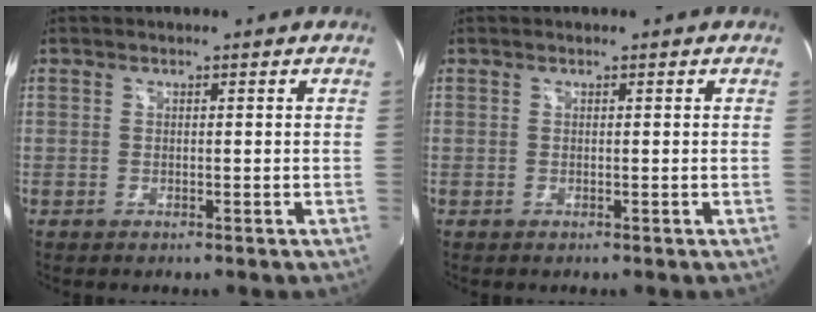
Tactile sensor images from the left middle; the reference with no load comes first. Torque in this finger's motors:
{"motor_torque": [0.11, 0.05, -0.07, 0.00]}